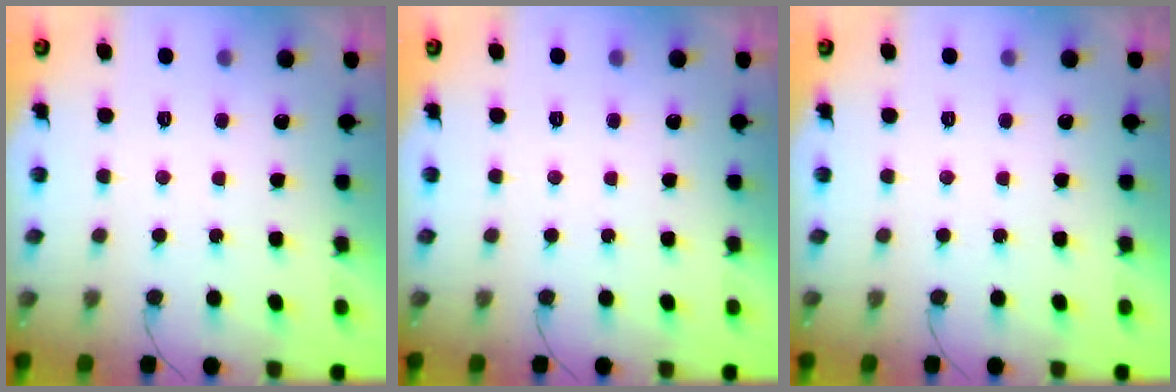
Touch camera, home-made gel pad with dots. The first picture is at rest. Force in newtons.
{"total": 0.0}
{"total": 0.0}